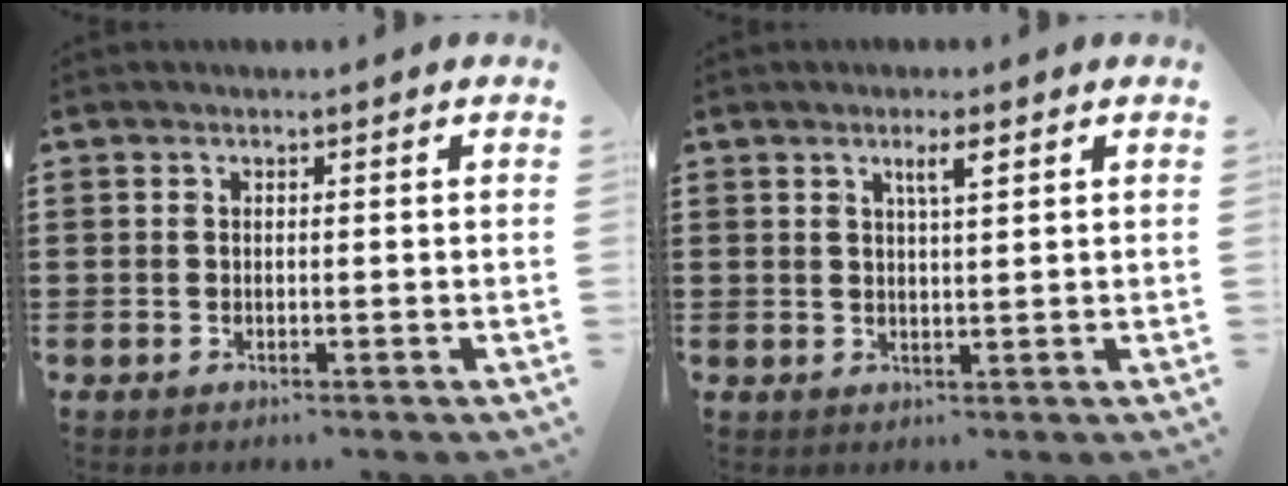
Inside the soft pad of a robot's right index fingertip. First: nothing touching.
{"total": 2.7, "force": [1.4, 0.4, 2.3], "torque": [-0.039, 0.001, 0.019]}